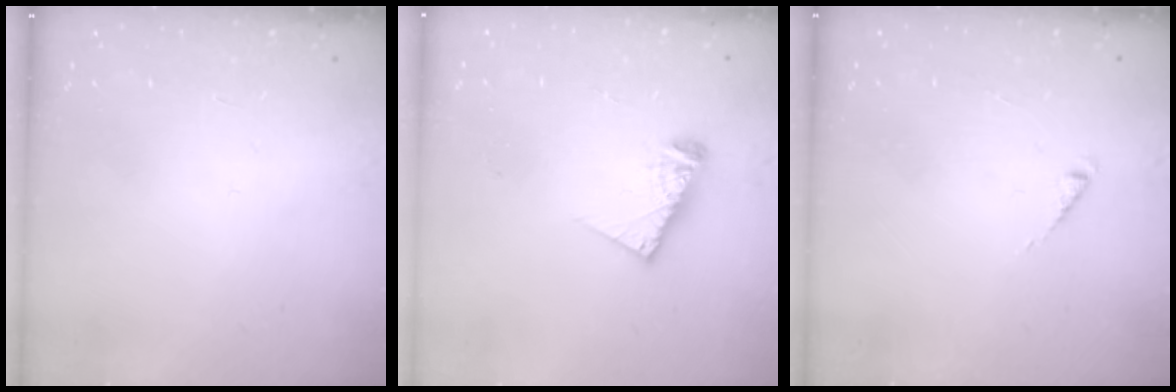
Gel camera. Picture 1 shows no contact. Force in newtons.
{"total": 7.9, "press": 7.9, "slide": 0.5}
{"total": 2.6, "press": 2.6, "slide": 0.4}